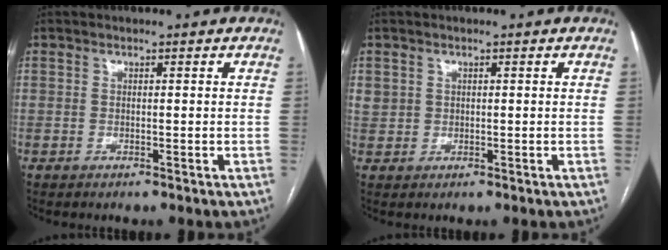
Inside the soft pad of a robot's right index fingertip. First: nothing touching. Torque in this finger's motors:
{"motor_torque": [-0.07, 0.08, 0.02, 0.03]}